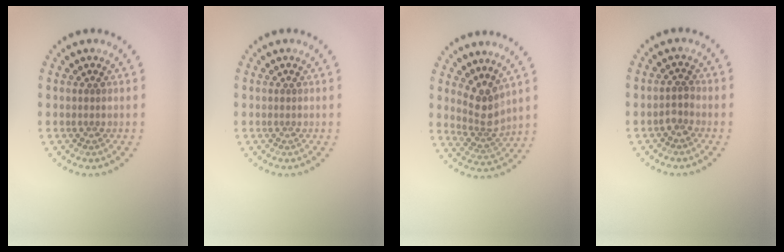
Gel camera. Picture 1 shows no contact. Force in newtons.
{"total": 0.0}
{"total": 2.9, "press": 2.2, "slide": 1.9}
{"total": 1.3, "press": 1.1, "slide": 0.6}